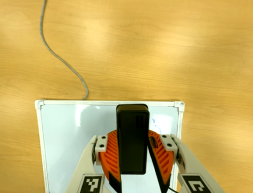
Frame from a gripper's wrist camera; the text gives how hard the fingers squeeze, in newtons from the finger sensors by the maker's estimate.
{"total": 6.5, "left": 6.1, "right": 6.9}